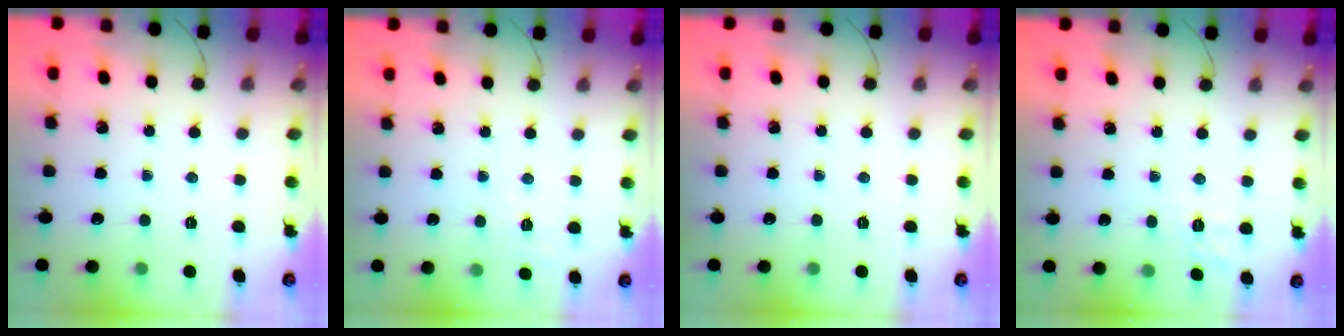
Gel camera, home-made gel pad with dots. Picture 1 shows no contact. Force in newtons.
{"total": 2.8, "press": 2.4, "slide": 1.5}
{"total": 0.0}
{"total": 1.9, "press": 0.7, "slide": 1.7}